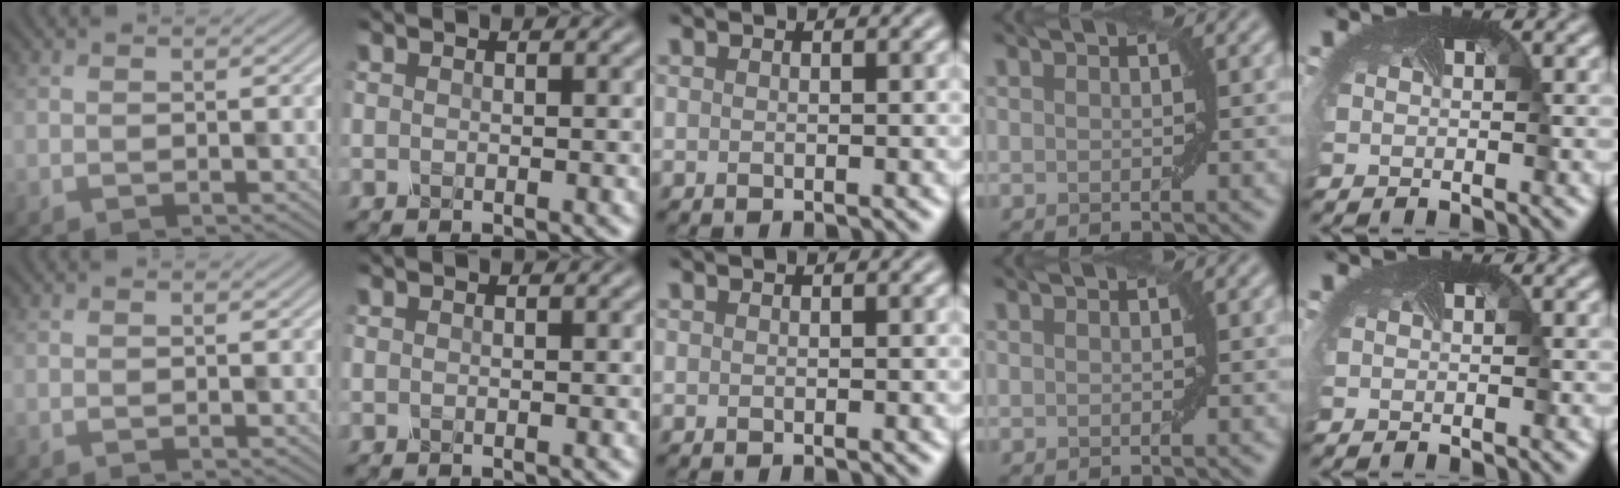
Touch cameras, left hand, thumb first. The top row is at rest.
{}